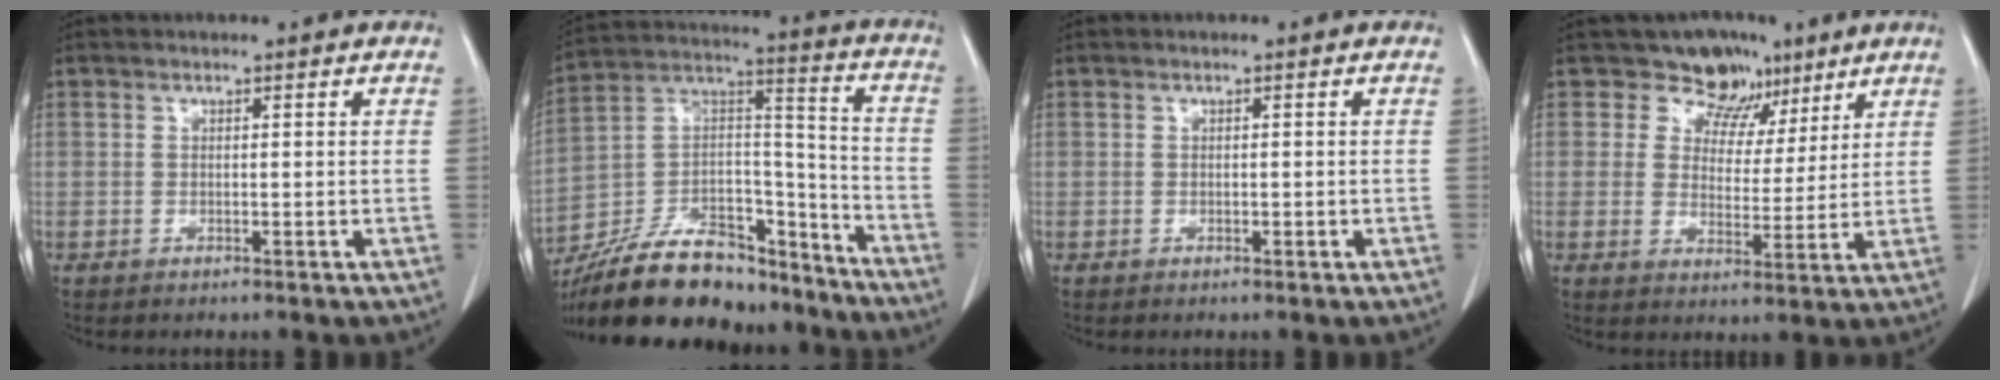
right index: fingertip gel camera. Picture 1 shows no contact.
{"total": 27.1, "force": [-22.1, 9.6, 12.4], "torque": [-0.257, 0.003, -0.365]}
{"total": 0.7, "force": [-0.2, 0.5, 0.5], "torque": [-0.013, 0.002, -0.002]}
{"total": 8.1, "force": [5.7, 5.7, 0.9], "torque": [0.004, 0.004, 0.084]}